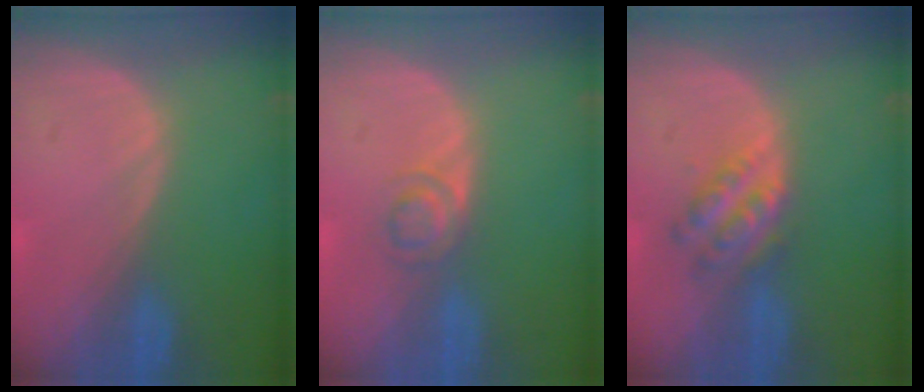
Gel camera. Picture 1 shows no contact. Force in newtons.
{"total": 3.0, "press": 2.9, "slide": 0.2}
{"total": 5.4, "press": 4.9, "slide": 2.2}